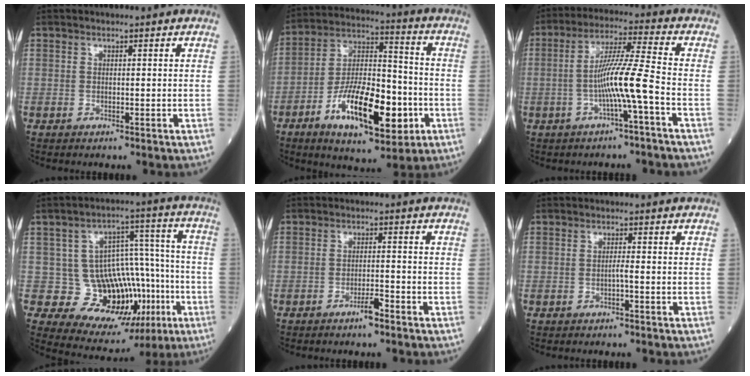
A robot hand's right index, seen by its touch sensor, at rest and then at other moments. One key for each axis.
{"total": 17.0, "fx": -6.2, "fy": 6.0, "fz": 14.6, "tx": -0.266, "ty": 0.004, "tz": -0.095}
{"total": 8.7, "fx": -2.3, "fy": -1.0, "fz": 8.3, "tx": -0.157, "ty": 0.011, "tz": -0.042}
{"total": 14.1, "fx": -4.1, "fy": 9.3, "fz": 9.8, "tx": -0.130, "ty": 0.036, "tz": -0.039}
{"total": 2.4, "fx": -1.7, "fy": 0.0, "fz": 1.6, "tx": -0.030, "ty": 0.000, "tz": -0.028}
{"total": 0.7, "fx": -0.3, "fy": -0.2, "fz": 0.6, "tx": -0.010, "ty": 0.003, "tz": -0.005}